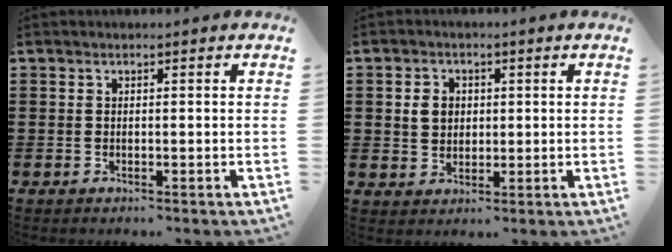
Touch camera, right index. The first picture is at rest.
{"total": 3.5, "force": [0.6, 3.0, 1.8], "torque": [-0.045, 0.012, 0.008]}